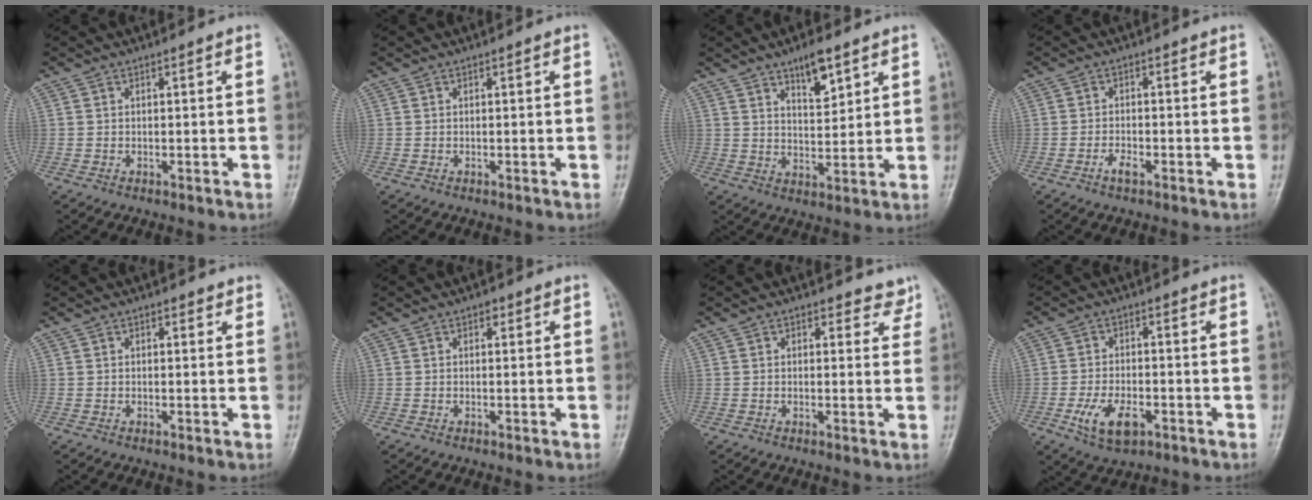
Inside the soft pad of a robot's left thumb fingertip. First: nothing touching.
{"total": 0.0}
{"total": 6.9, "force": [4.5, 2.5, 4.6], "torque": [-0.058, -0.032, 0.074]}
{"total": 2.2, "force": [-1.3, 0.9, 1.5], "torque": [-0.028, 0.007, -0.026]}
{"total": 1.1, "force": [0.7, 0.7, 0.4], "torque": [0.005, -0.002, 0.005]}
{"total": 0.9, "force": [0.4, 0.7, 0.5], "torque": [0.001, 0.001, 0.003]}
{"total": 3.2, "force": [2.5, 1.9, 0.3], "torque": [0.028, -0.014, 0.016]}
{"total": 7.4, "force": [-2.9, 4.0, 5.4], "torque": [-0.101, 0.007, -0.048]}